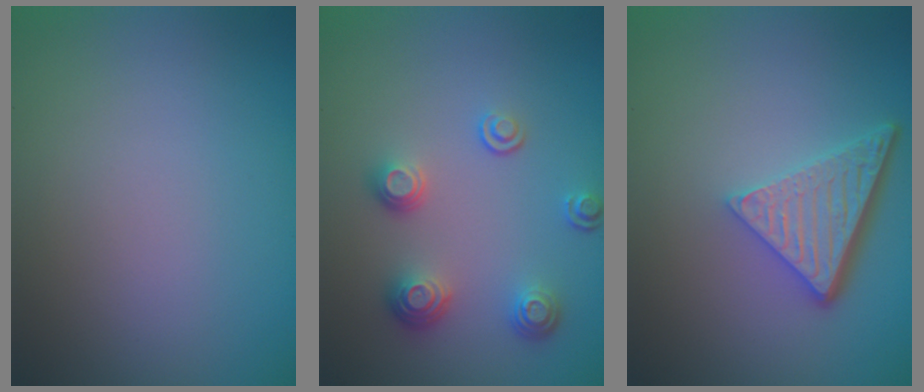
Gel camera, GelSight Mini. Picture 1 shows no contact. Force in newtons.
{"total": 3.2, "press": 2.5, "slide": 1.9}
{"total": 4.9, "press": 3.5, "slide": 3.5}